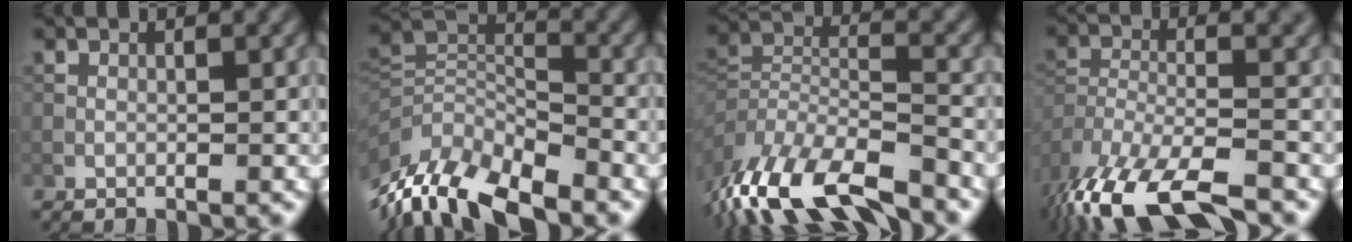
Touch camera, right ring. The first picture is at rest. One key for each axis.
{"total": 11.4, "fx": -8.1, "fy": 4.6, "fz": 6.6, "tx": -0.132, "ty": -0.011, "tz": -0.156}
{"total": 13.6, "fx": -10.0, "fy": 4.3, "fz": 8.1, "tx": -0.180, "ty": -0.005, "tz": -0.166}
{"total": 14.2, "fx": -10.2, "fy": 4.7, "fz": 8.8, "tx": -0.200, "ty": -0.040, "tz": -0.154}